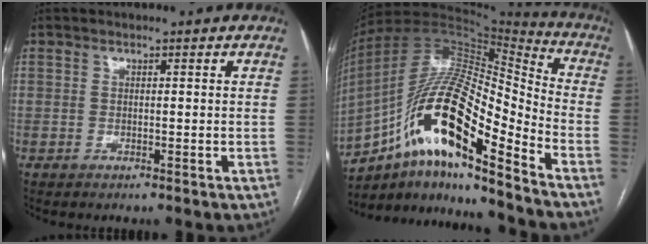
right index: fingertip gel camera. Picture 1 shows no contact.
{"total": 21.0, "force": [-10.9, 4.2, 17.5], "torque": [-0.340, 0.011, -0.191]}